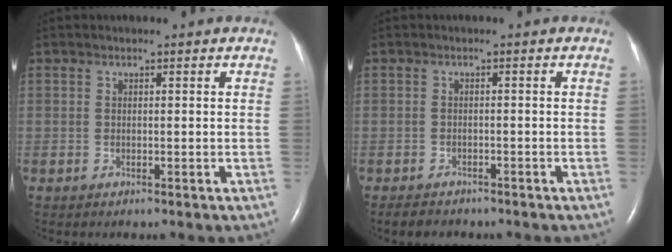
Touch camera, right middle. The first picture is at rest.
{"total": 2.9, "force": [-2.5, 1.2, 0.8], "torque": [-0.020, -0.004, -0.034]}